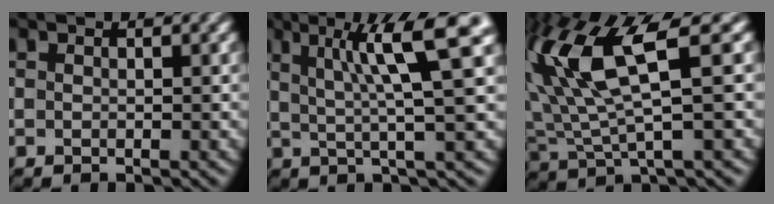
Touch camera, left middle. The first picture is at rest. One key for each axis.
{"total": 7.5, "fx": 3.4, "fy": 1.0, "fz": 6.7, "tx": -0.093, "ty": 0.022, "tz": 0.051}
{"total": 9.1, "fx": 3.8, "fy": 2.6, "fz": 7.9, "tx": -0.172, "ty": 0.012, "tz": 0.073}